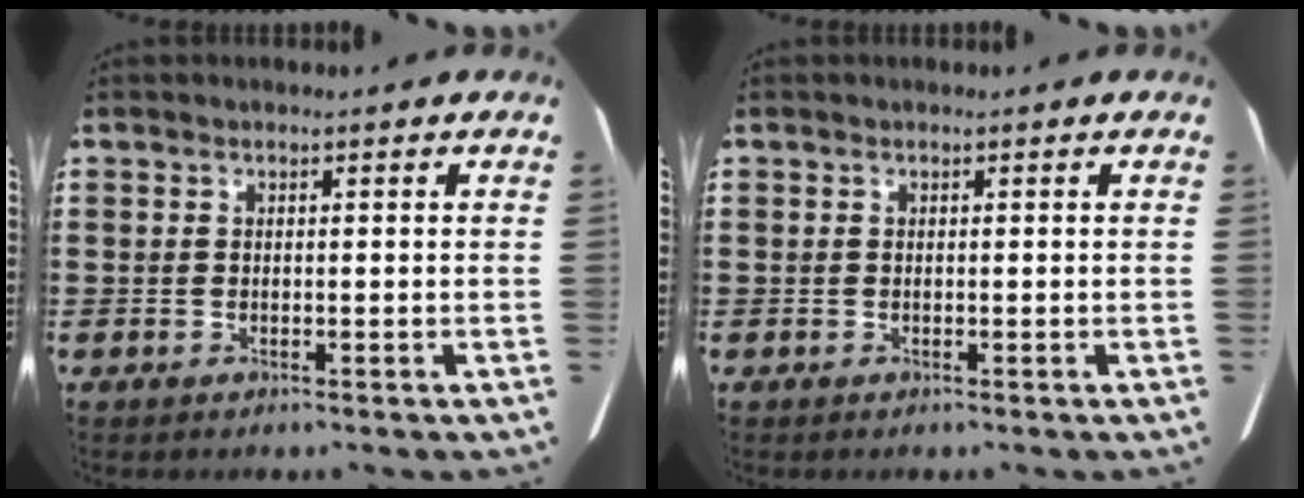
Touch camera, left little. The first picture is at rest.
{"total": 0.0}